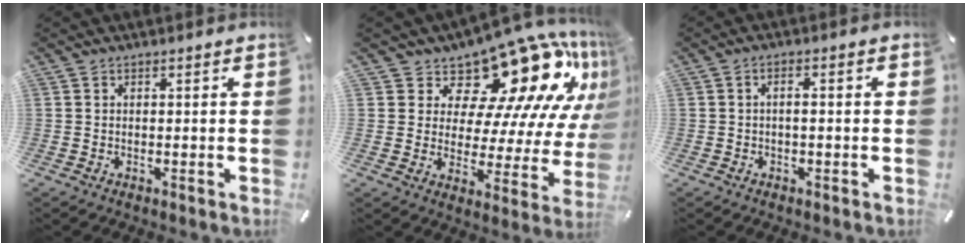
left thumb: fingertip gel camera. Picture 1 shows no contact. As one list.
[{"total": 20.5, "force": [14.5, 9.1, 11.3], "torque": [-0.148, -0.121, 0.239]}, {"total": 2.2, "force": [-0.7, 0.7, 1.9], "torque": [-0.033, 0.006, -0.014]}]